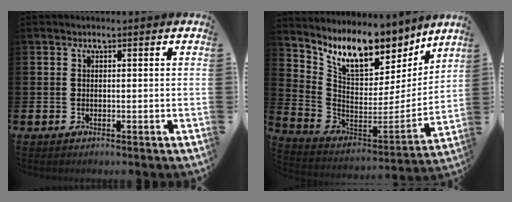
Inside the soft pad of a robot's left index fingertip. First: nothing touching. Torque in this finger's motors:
{"motor_torque": [0.56, -0.51, 1.06, 0.21]}